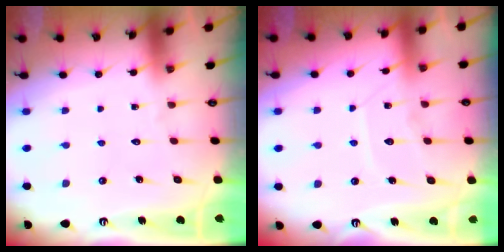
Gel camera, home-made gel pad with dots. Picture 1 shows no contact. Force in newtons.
{"total": 8.0, "press": 8.0, "slide": 0.7}